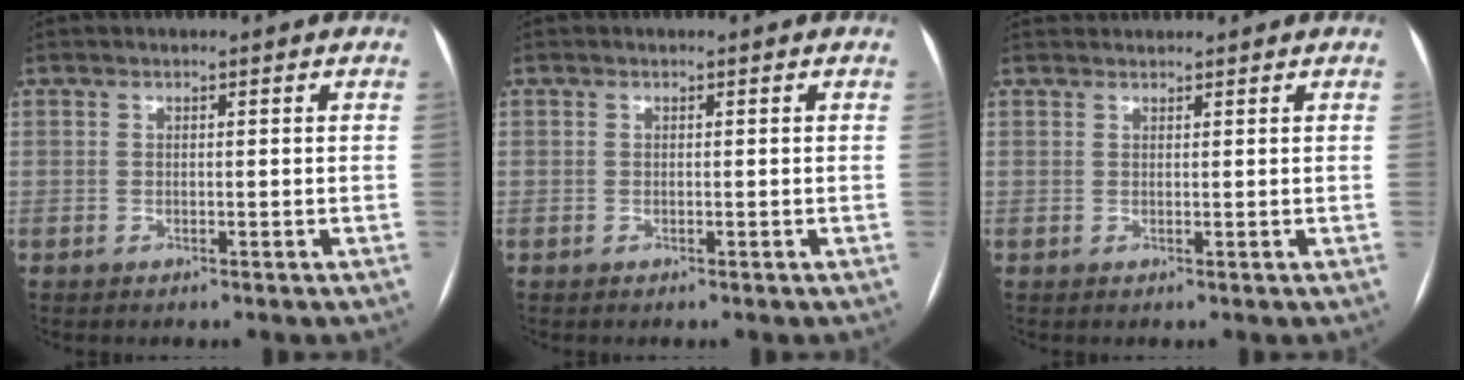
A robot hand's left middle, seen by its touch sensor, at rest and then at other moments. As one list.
[{"total": 0.0}, {"total": 2.6, "force": [2.5, 0.4, 0.3], "torque": [-0.007, 0.034, 0.042]}]